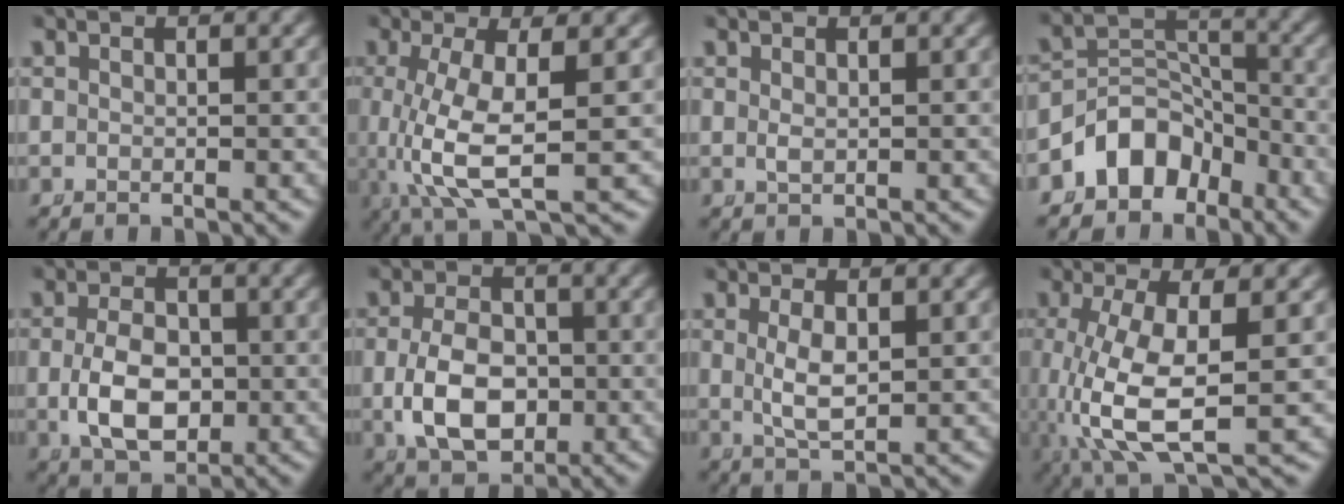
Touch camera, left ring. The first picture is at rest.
{"total": 7.0, "force": [-0.4, 2.6, 6.5], "torque": [-0.140, -0.021, 0.007]}
{"total": 0.6, "force": [0.2, -0.1, 0.5], "torque": [-0.017, -0.011, 0.015]}
{"total": 6.9, "force": [-3.6, 5.1, 3.0], "torque": [-0.051, -0.014, -0.062]}
{"total": 5.5, "force": [-0.8, 3.5, 4.1], "torque": [-0.081, -0.020, -0.001]}
{"total": 6.1, "force": [-1.0, 4.1, 4.4], "torque": [-0.087, -0.021, -0.005]}
{"total": 2.9, "force": [0.2, 0.9, 2.7], "torque": [-0.059, -0.014, 0.017]}
{"total": 8.3, "force": [-0.9, 3.6, 7.4], "torque": [-0.168, -0.033, 0.009]}